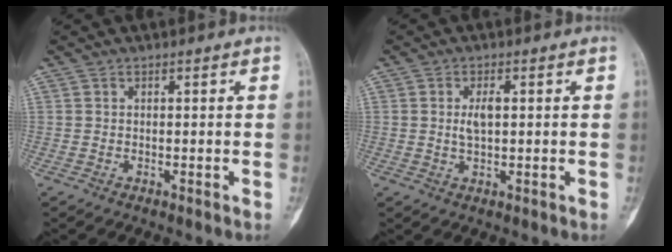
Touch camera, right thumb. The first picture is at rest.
{"total": 2.3, "force": [0.4, 1.1, 2.0], "torque": [-0.033, 0.000, 0.006]}